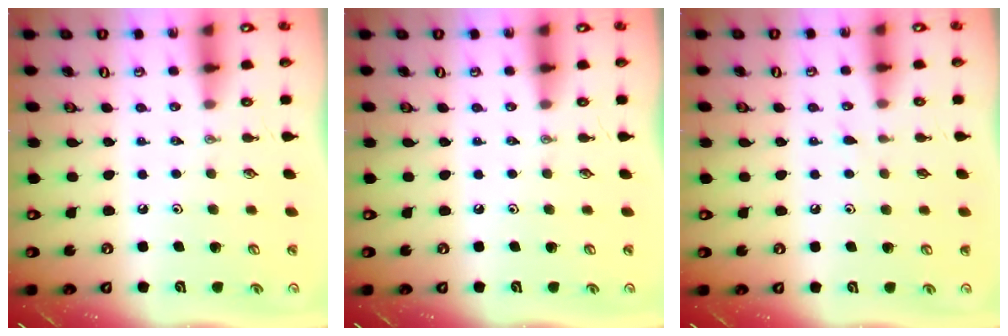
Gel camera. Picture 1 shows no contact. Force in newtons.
{"total": 0.0}
{"total": 6.1, "press": 6.1, "slide": 0.5}